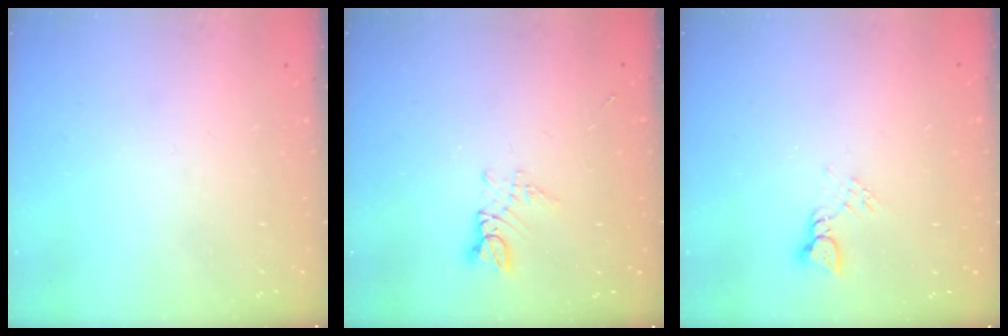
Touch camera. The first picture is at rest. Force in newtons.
{"total": 3.0, "press": 3.0, "slide": 0.3}
{"total": 3.7, "press": 3.6, "slide": 0.5}